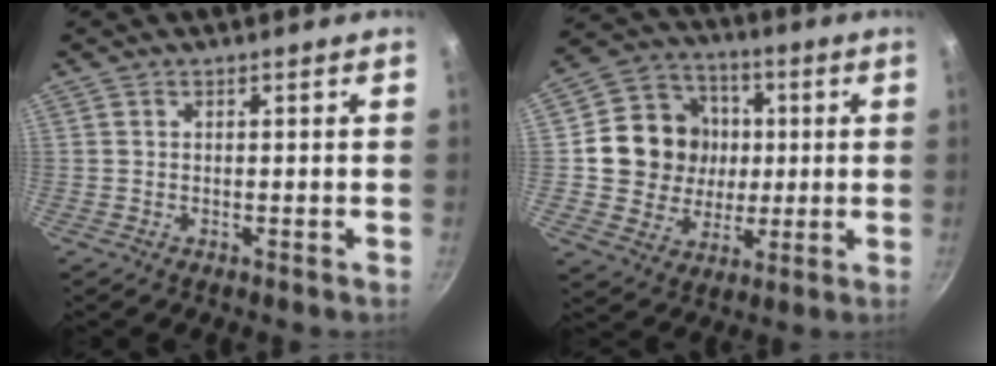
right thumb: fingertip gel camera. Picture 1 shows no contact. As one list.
[{"total": 15.4, "force": [1.3, 14.1, 6.1], "torque": [-0.079, 0.018, 0.021]}]